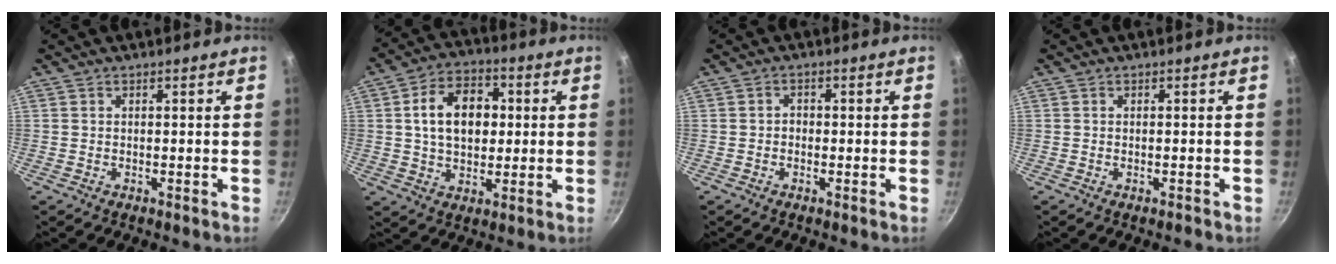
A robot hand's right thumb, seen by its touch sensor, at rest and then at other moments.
{"total": 13.0, "force": [1.7, 9.0, 9.2], "torque": [-0.120, 0.015, 0.020]}
{"total": 1.4, "force": [-0.4, 1.2, 0.7], "torque": [-0.008, 0.007, -0.009]}
{"total": 0.6, "force": [-0.5, 0.1, 0.4], "torque": [-0.009, 0.005, -0.008]}